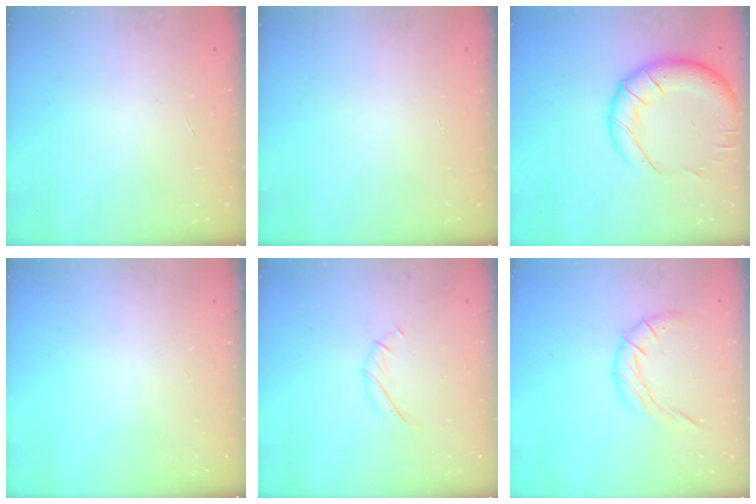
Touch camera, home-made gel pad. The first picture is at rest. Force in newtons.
{"total": 0.0}
{"total": 18.2, "press": 17.7, "slide": 4.3}
{"total": 0.0}
{"total": 4.6, "press": 4.5, "slide": 0.9}
{"total": 8.5, "press": 8.5, "slide": 0.7}